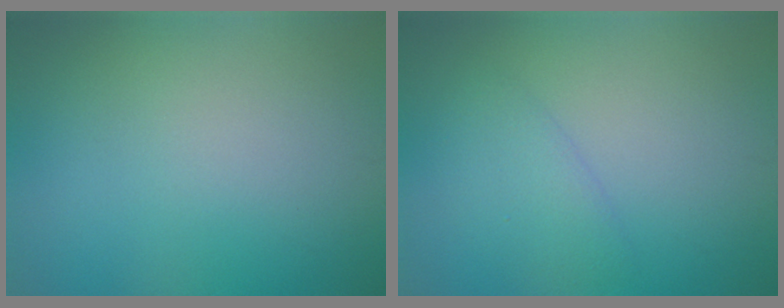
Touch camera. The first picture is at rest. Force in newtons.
{"total": 2.0, "press": 2.0, "slide": 0.2}